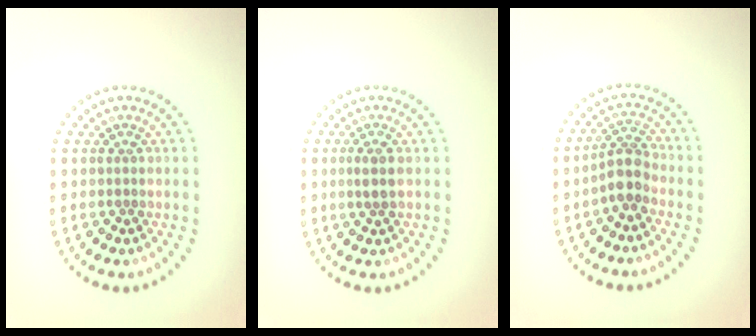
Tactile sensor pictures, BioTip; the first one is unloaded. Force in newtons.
{"total": 1.6, "press": 1.4, "slide": 0.8}
{"total": 2.7, "press": 2.2, "slide": 1.6}